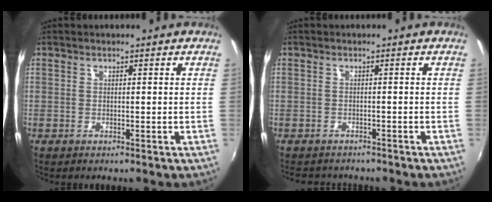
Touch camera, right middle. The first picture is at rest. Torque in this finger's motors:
{"motor_torque": [0.42, -0.44, 0.08, 0.00]}